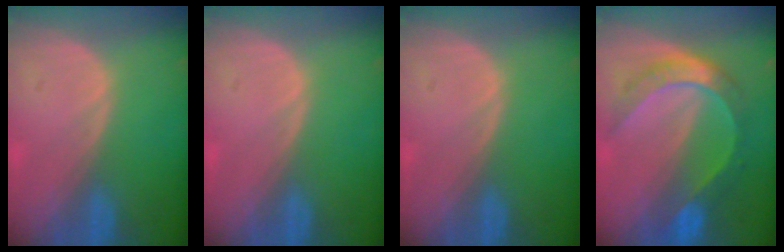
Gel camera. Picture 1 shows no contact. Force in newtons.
{"total": 0.0}
{"total": 0.0}
{"total": 8.3, "press": 8.2, "slide": 0.8}